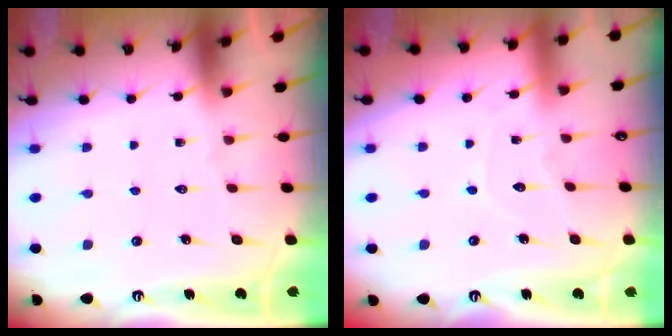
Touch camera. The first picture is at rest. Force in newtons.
{"total": 4.6, "press": 4.6, "slide": 0.2}